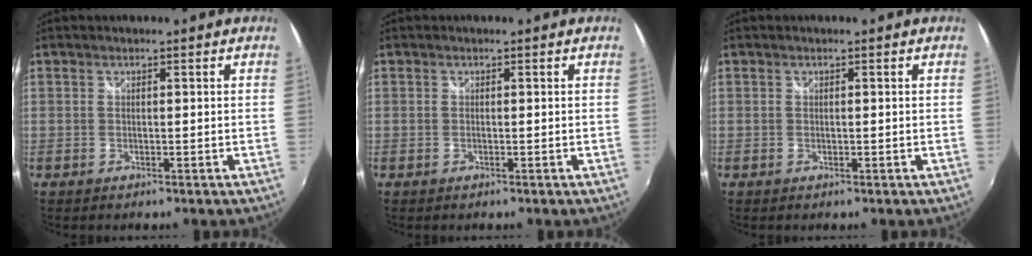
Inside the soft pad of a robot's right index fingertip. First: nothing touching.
{"total": 0.0}
{"total": 0.0}